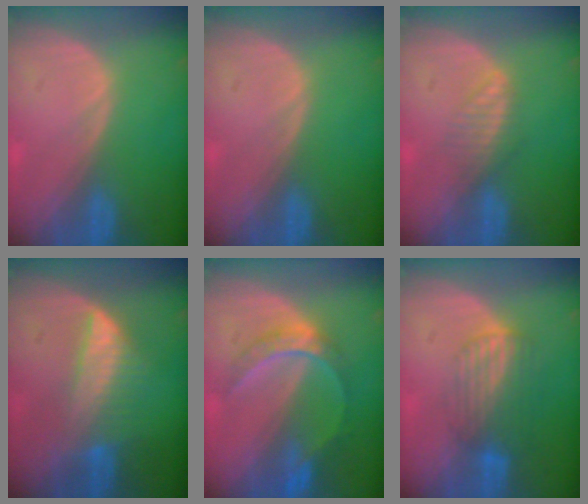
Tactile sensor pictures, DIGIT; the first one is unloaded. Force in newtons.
{"total": 0.0}
{"total": 2.7, "press": 2.7, "slide": 0.2}
{"total": 6.4, "press": 5.9, "slide": 2.5}
{"total": 6.3, "press": 5.5, "slide": 3.1}
{"total": 7.0, "press": 5.9, "slide": 3.8}